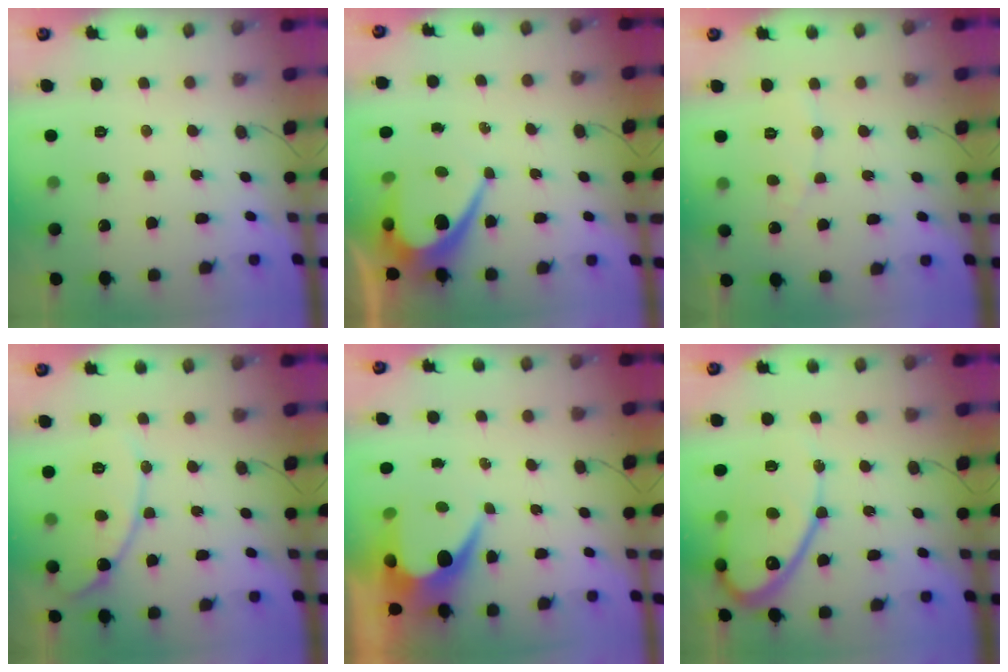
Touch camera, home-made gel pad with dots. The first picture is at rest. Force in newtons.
{"total": 9.3, "press": 9.3, "slide": 0.7}
{"total": 4.9, "press": 4.9, "slide": 0.5}
{"total": 12.5, "press": 12.5, "slide": 0.6}
{"total": 8.2, "press": 8.2, "slide": 0.4}
{"total": 14.6, "press": 14.5, "slide": 1.5}